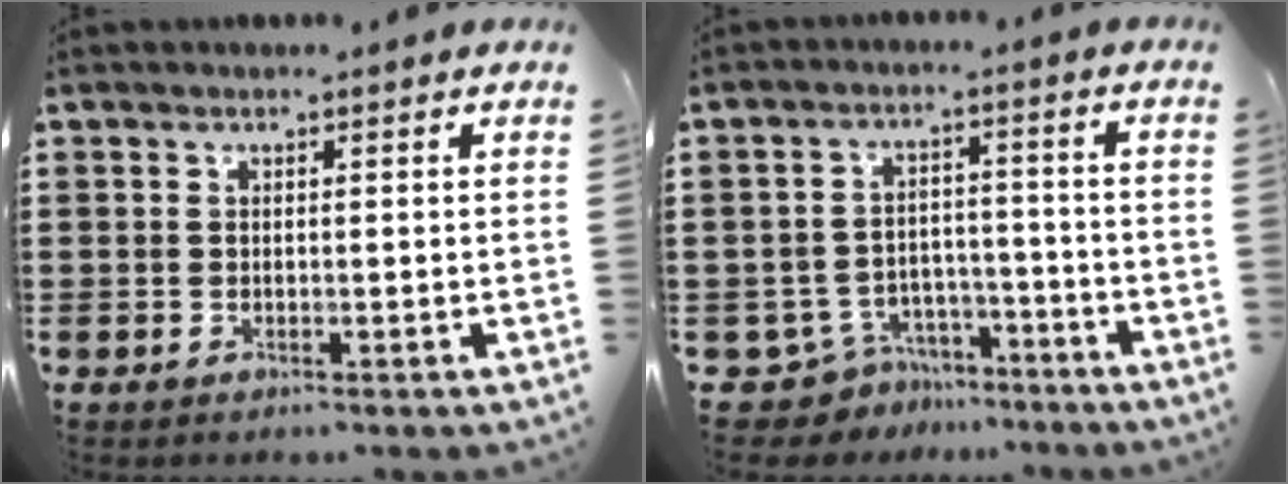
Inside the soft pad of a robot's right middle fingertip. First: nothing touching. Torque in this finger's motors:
{"motor_torque": [-0.40, -0.28, 0.00, -0.03]}